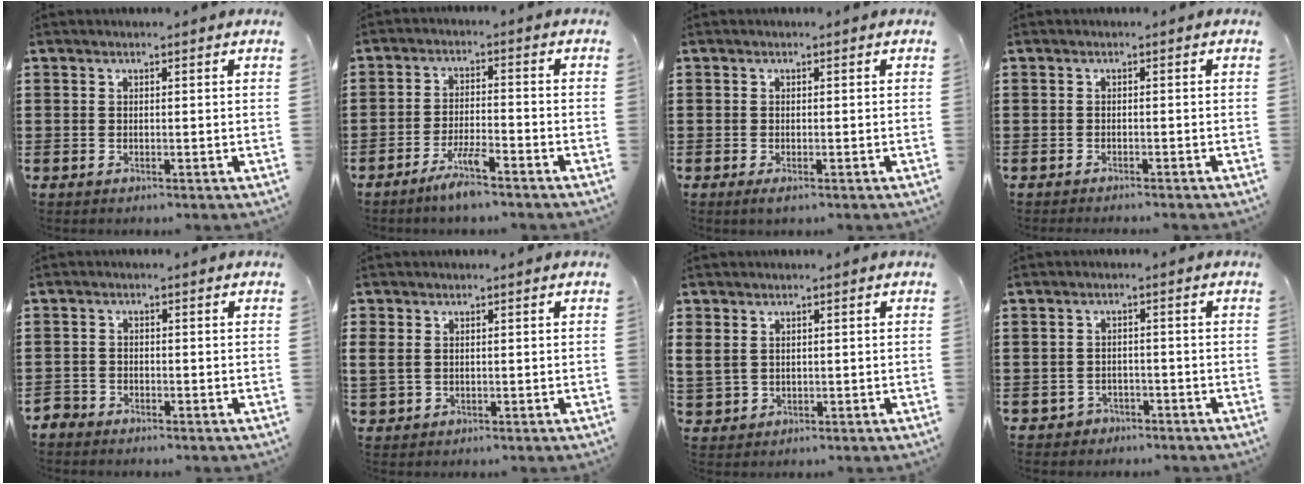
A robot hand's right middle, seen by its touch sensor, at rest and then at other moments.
{"total": 4.9, "force": [-3.8, 0.5, 2.9], "torque": [-0.063, -0.003, -0.075]}
{"total": 0.6, "force": [-0.3, 0.1, 0.5], "torque": [-0.011, -0.007, -0.004]}
{"total": 0.8, "force": [-0.7, -0.2, 0.0], "torque": [-0.004, -0.003, -0.015]}
{"total": 2.1, "force": [-2.0, 0.7, 0.0], "torque": [-0.012, -0.004, -0.046]}
{"total": 1.7, "force": [0.4, 1.4, 0.9], "torque": [-0.039, -0.001, 0.002]}
{"total": 2.2, "force": [1.2, 1.7, 0.7], "torque": [-0.023, 0.007, 0.021]}
{"total": 1.7, "force": [-1.5, 0.8, -0.2], "torque": [-0.005, 0.002, -0.036]}